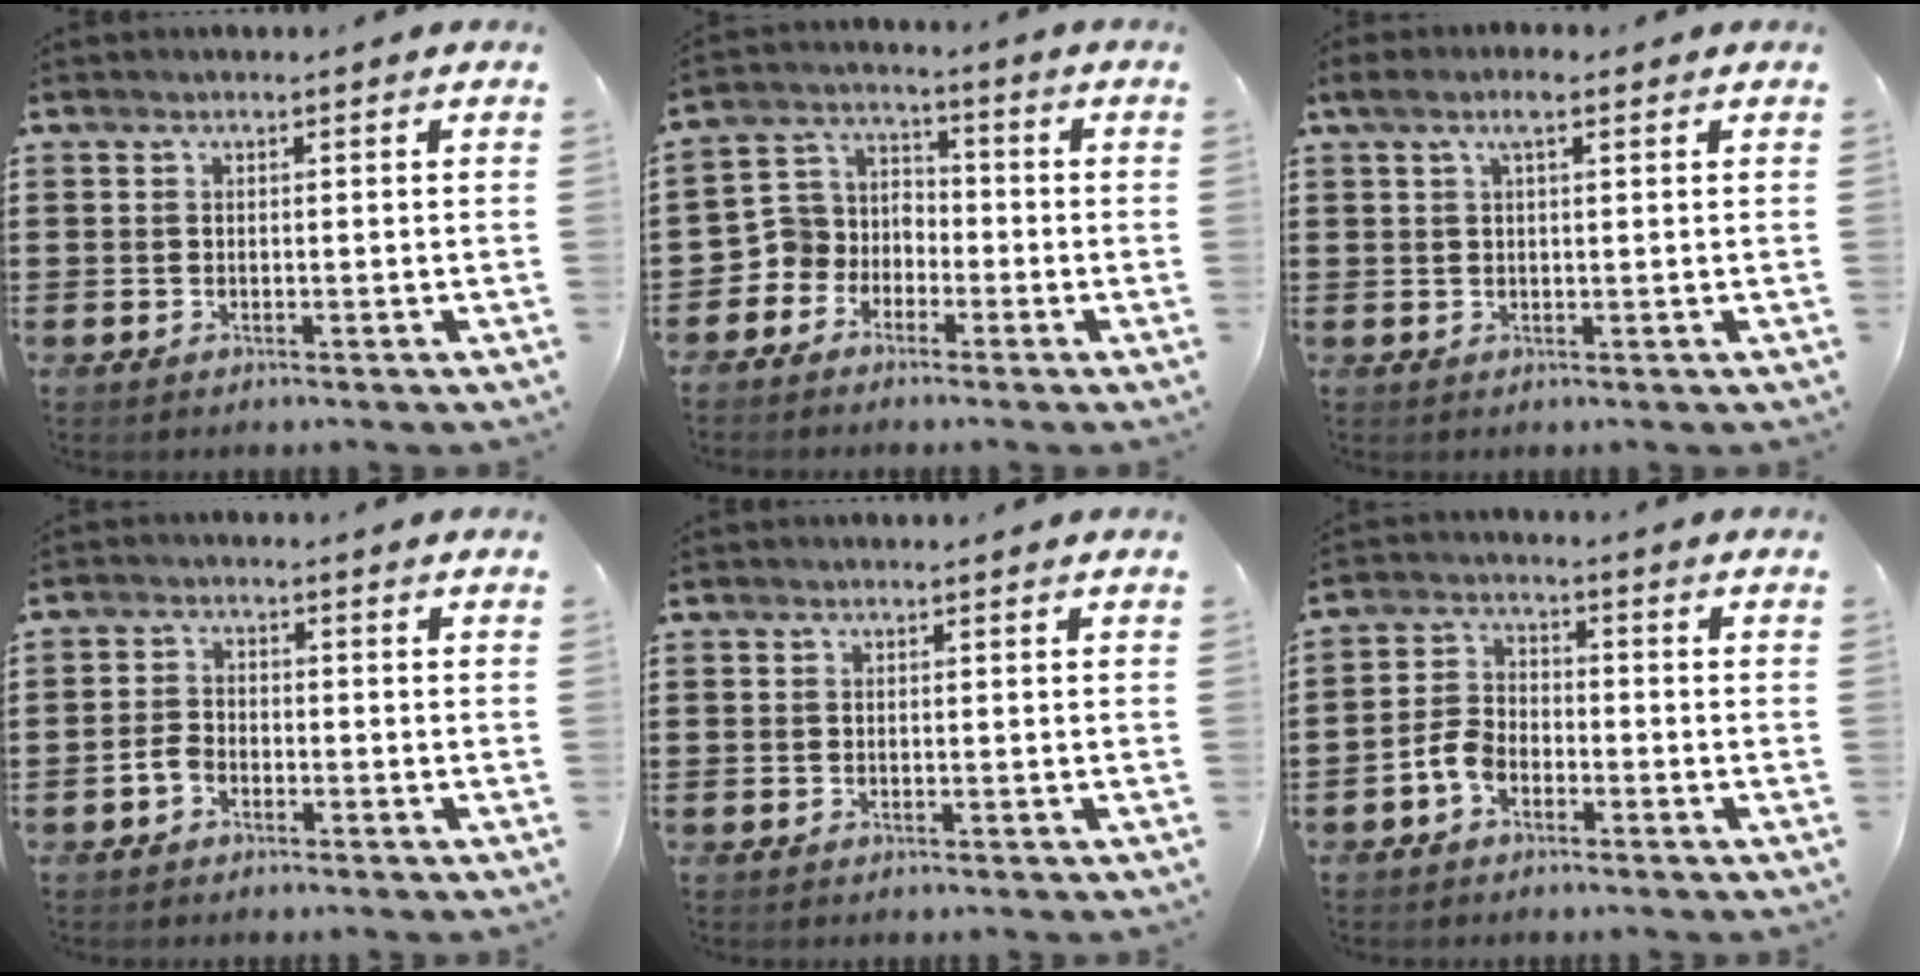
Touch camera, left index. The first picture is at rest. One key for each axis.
{"total": 5.2, "fx": -2.9, "fy": 4.3, "fz": 0.0, "tx": -0.037, "ty": 0.004, "tz": -0.068}
{"total": 3.6, "fx": 1.9, "fy": 1.0, "fz": 2.9, "tx": -0.060, "ty": 0.007, "tz": 0.032}
{"total": 2.4, "fx": -1.3, "fy": 1.5, "fz": 1.3, "tx": -0.041, "ty": -0.002, "tz": -0.030}
{"total": 0.0}
{"total": 4.4, "fx": -2.4, "fy": 2.7, "fz": 2.4, "tx": -0.073, "ty": 0.002, "tz": -0.054}